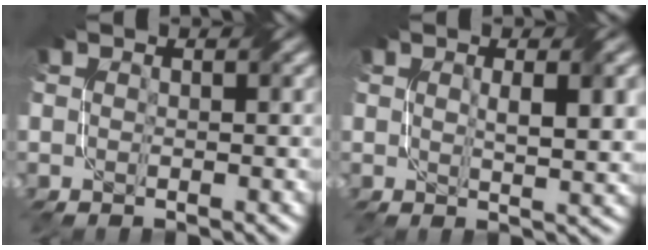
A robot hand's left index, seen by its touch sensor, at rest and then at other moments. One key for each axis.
{"total": 4.1, "fx": 1.0, "fy": 0.9, "fz": 3.9, "tx": -0.063, "ty": 0.002, "tz": 0.021}